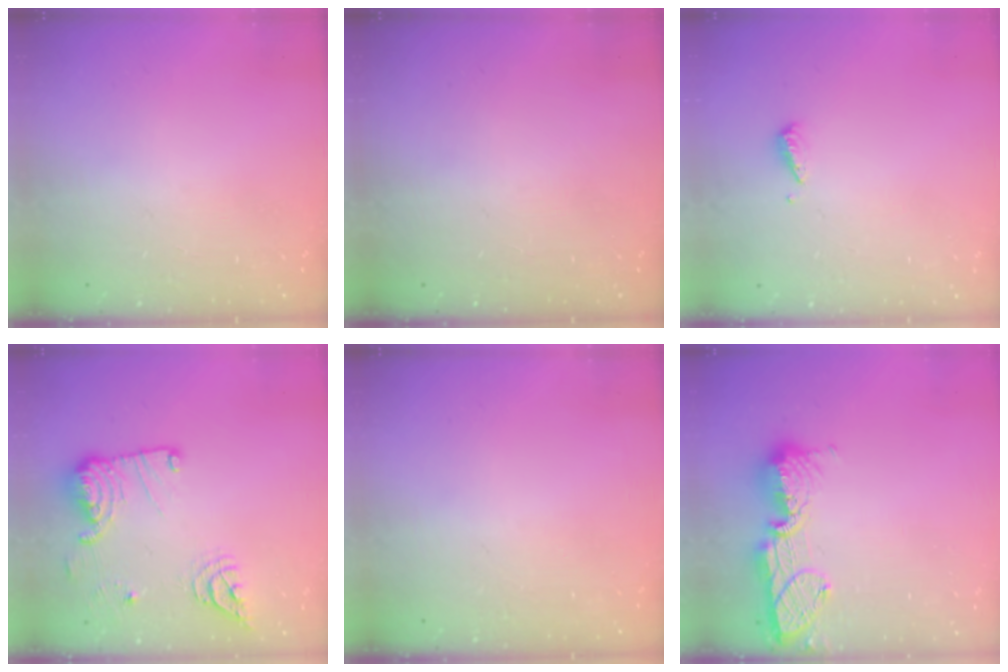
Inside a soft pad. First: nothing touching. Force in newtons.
{"total": 0.0}
{"total": 2.9, "press": 2.9, "slide": 0.4}
{"total": 15.4, "press": 15.3, "slide": 1.5}
{"total": 0.0}
{"total": 13.9, "press": 13.8, "slide": 1.0}